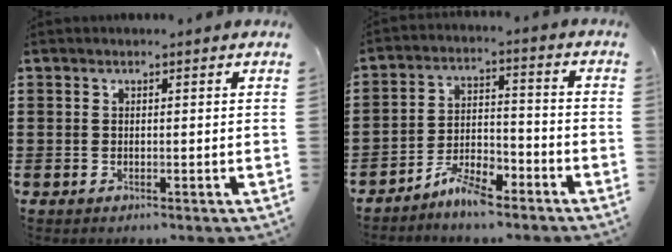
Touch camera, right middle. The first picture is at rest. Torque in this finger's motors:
{"motor_torque": [1.08, -1.06, 0.19, 0.10]}